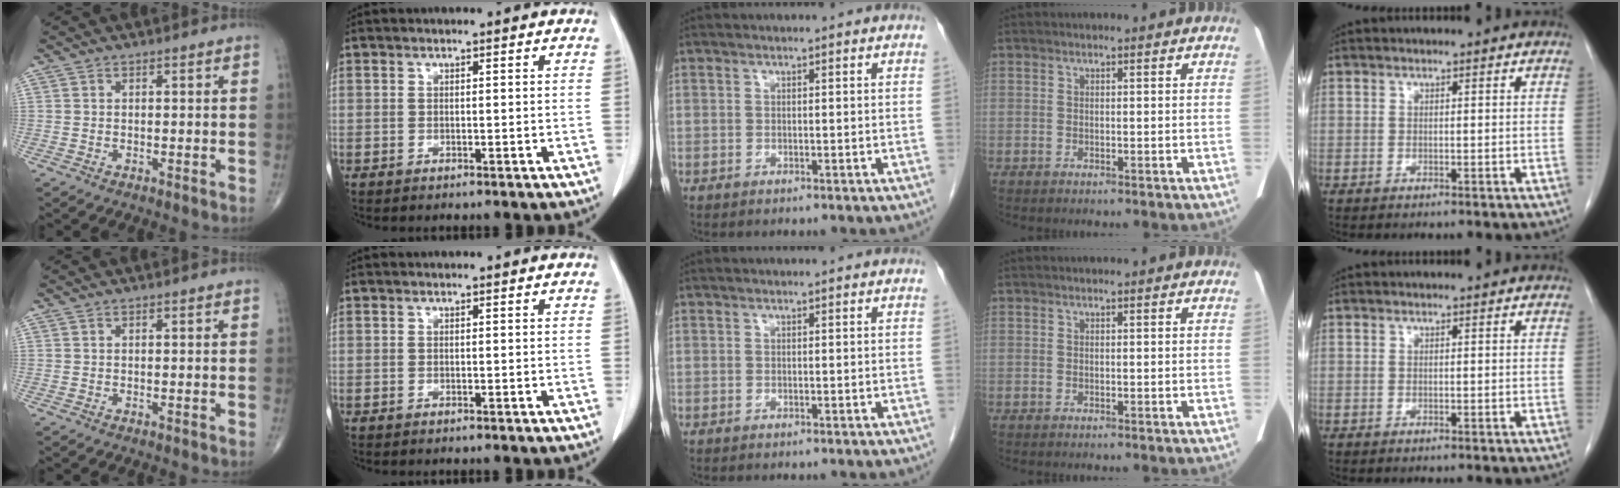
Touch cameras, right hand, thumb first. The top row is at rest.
{}